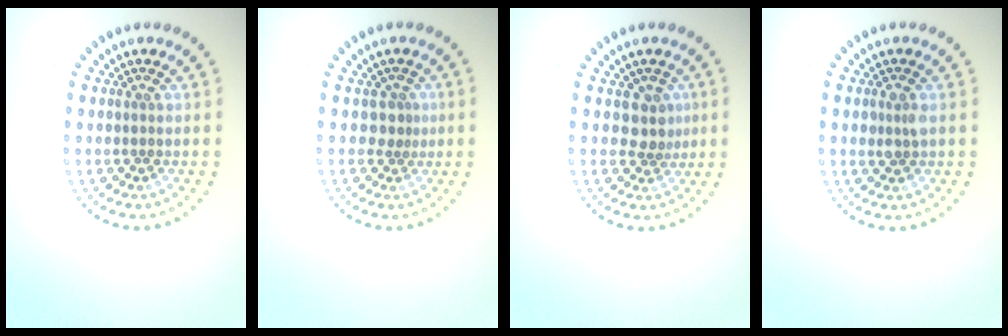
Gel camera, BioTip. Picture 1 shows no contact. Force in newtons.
{"total": 1.2, "press": 0.8, "slide": 0.9}
{"total": 2.2, "press": 1.8, "slide": 1.3}
{"total": 1.4, "press": 1.4, "slide": 0.2}